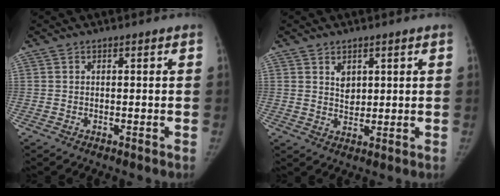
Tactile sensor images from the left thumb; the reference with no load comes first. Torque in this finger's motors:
{"motor_torque": [0.63, 0.44, 0.36, -0.41, 0.11]}